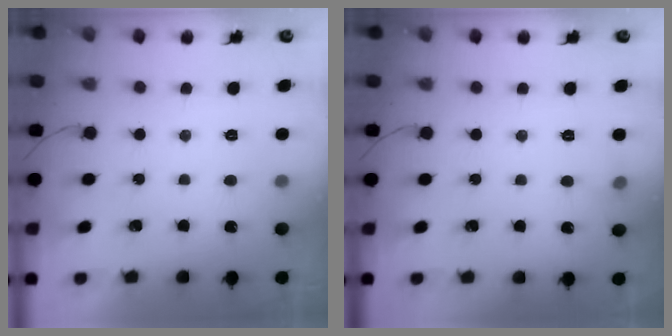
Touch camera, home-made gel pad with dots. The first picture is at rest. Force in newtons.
{"total": 3.7, "press": 3.4, "slide": 1.3}